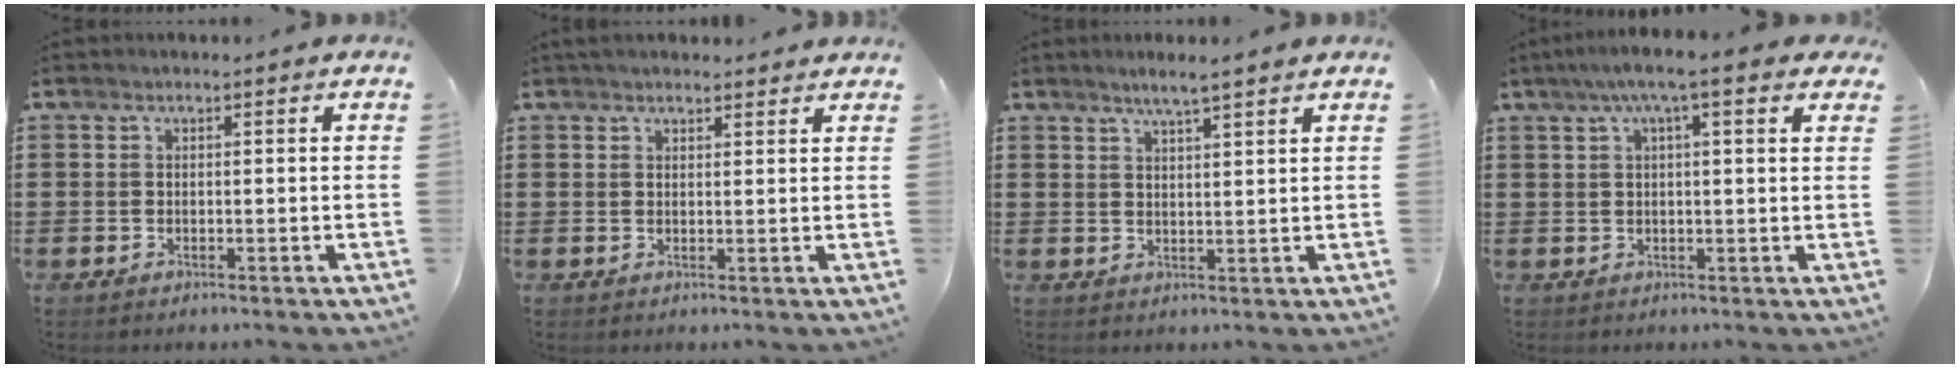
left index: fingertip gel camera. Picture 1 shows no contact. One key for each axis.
{"total": 1.9, "fx": 1.8, "fy": 0.4, "fz": 0.5, "tx": -0.013, "ty": 0.005, "tz": 0.035}
{"total": 3.1, "fx": 2.7, "fy": -0.1, "fz": 1.5, "tx": -0.034, "ty": -0.002, "tz": 0.047}
{"total": 5.9, "fx": 3.6, "fy": 0.6, "fz": 4.7, "tx": -0.099, "ty": 0.007, "tz": 0.061}